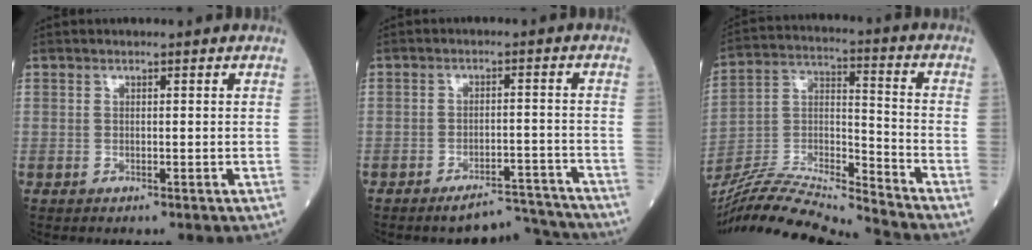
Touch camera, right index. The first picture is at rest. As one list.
[{"total": 6.0, "force": [-6.0, 0.2, -0.1], "torque": [0.021, 0.017, -0.090]}, {"total": 18.6, "force": [-17.6, -0.8, 6.0], "torque": [-0.113, 0.008, -0.318]}]